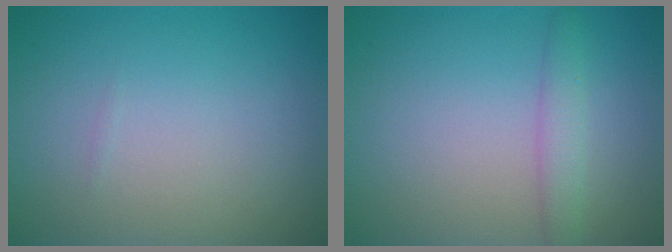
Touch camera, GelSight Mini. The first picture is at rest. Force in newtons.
{"total": 2.0, "press": 2.0, "slide": 0.1}